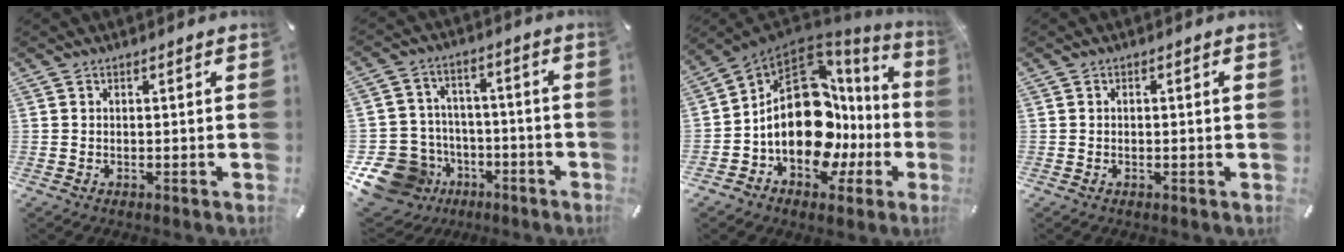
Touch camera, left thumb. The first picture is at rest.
{"total": 14.1, "force": [-6.7, 11.6, 4.5], "torque": [-0.090, 0.040, -0.109]}
{"total": 22.9, "force": [-0.3, 14.5, 17.7], "torque": [-0.312, -0.026, 0.004]}
{"total": 1.2, "force": [0.0, 0.2, 1.2], "torque": [-0.022, -0.001, -0.001]}